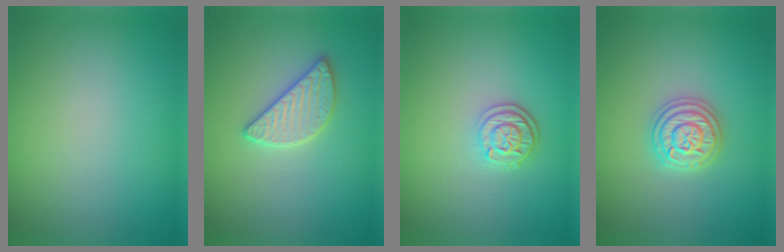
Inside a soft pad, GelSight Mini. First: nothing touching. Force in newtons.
{"total": 2.8, "press": 2.8, "slide": 0.2}
{"total": 2.5, "press": 2.1, "slide": 1.4}
{"total": 3.7, "press": 3.6, "slide": 0.5}